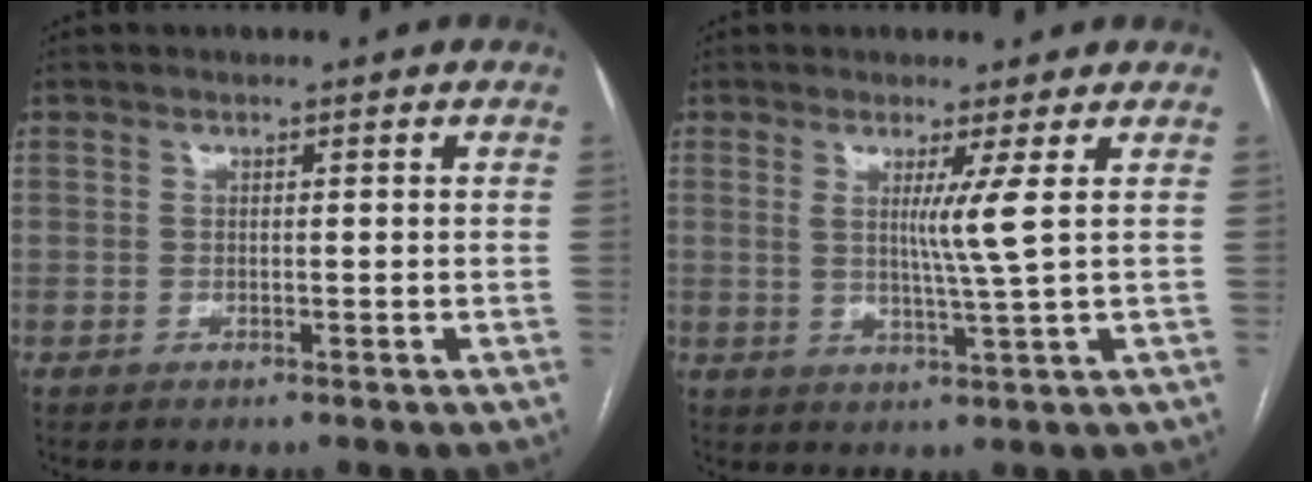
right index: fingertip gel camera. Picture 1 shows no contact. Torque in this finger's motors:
{"motor_torque": [0.05, 0.10, 0.11, 0.05]}